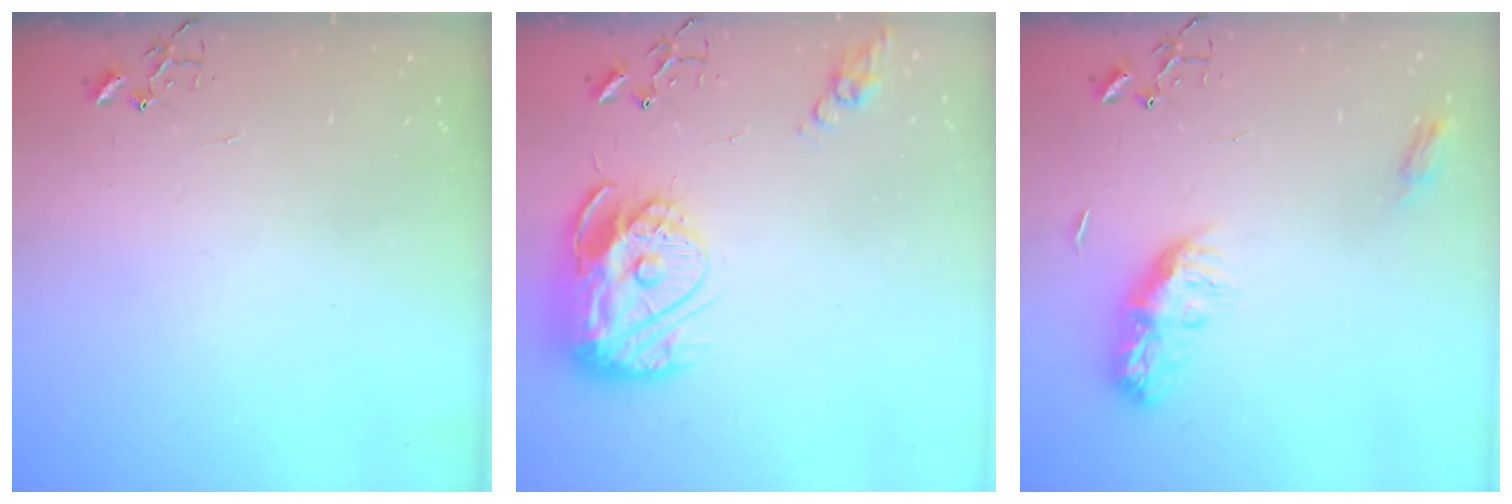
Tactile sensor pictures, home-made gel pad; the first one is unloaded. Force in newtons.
{"total": 16.9, "press": 16.8, "slide": 1.7}
{"total": 9.6, "press": 9.6, "slide": 0.1}